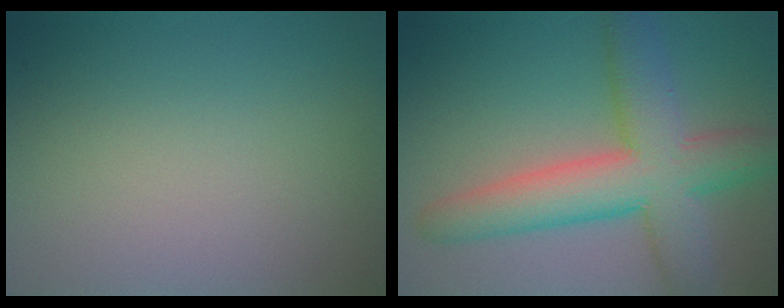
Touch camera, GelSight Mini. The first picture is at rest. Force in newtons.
{"total": 8.7, "press": 8.7, "slide": 0.5}